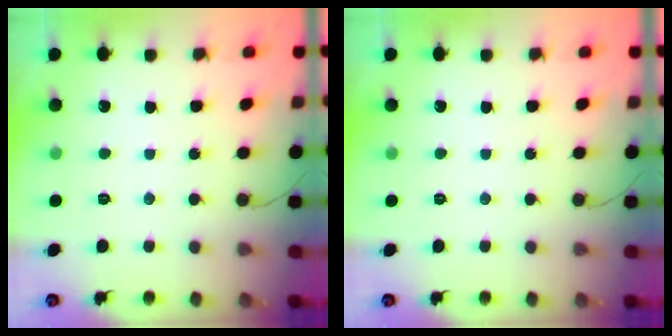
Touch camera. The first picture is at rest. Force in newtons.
{"total": 0.0}